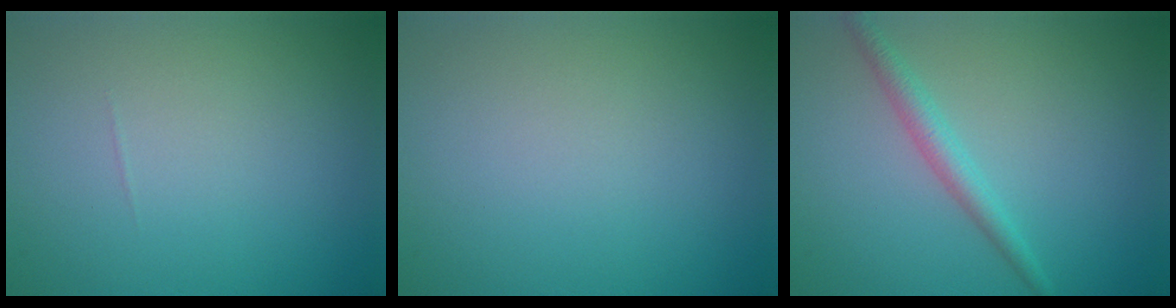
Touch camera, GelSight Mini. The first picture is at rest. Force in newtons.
{"total": 0.0}
{"total": 2.1, "press": 2.1, "slide": 0.1}